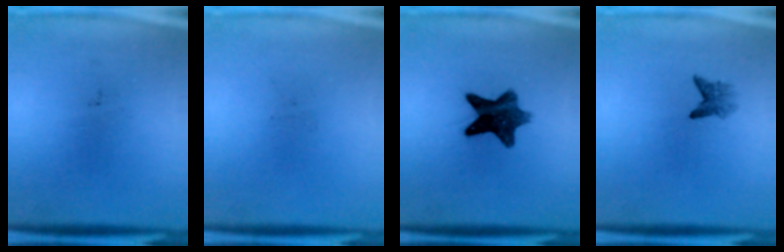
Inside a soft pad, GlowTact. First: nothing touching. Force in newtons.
{"total": 0.0}
{"total": 10.1}
{"total": 2.0}